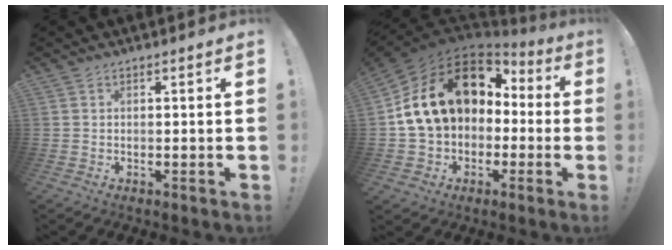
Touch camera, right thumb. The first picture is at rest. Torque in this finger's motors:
{"motor_torque": [2.49, 2.52, 1.04, 0.08, 0.73]}